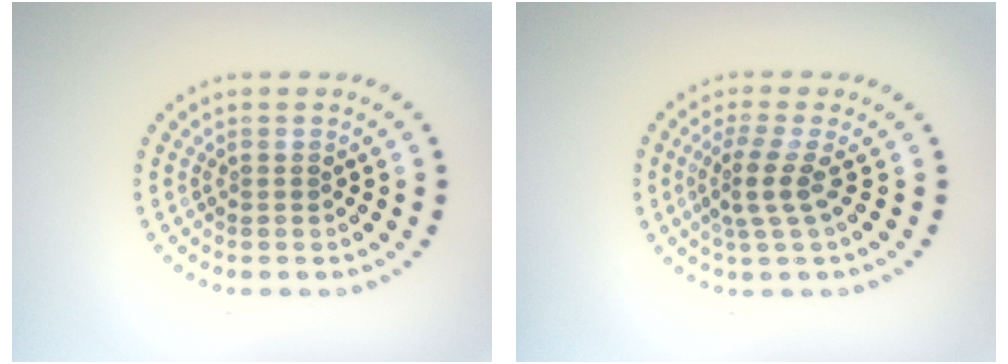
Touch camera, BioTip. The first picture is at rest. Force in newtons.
{"total": 2.6, "press": 1.8, "slide": 1.9}